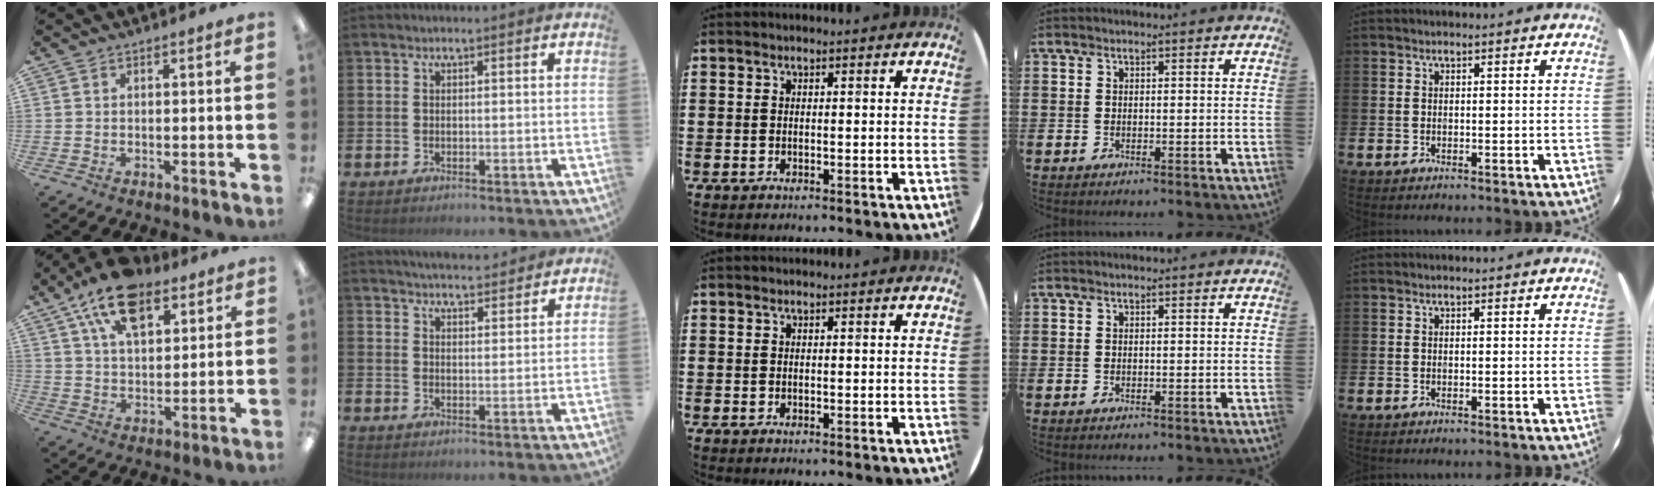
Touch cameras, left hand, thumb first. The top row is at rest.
{"thumb": {"total": 15.8, "force": [9.5, 8.5, 9.3], "torque": [-0.158, -0.030, 0.171]}, "index": {"total": 4.7, "force": [4.7, 0.6, 0.2], "torque": [-0.011, -0.025, 0.085]}}